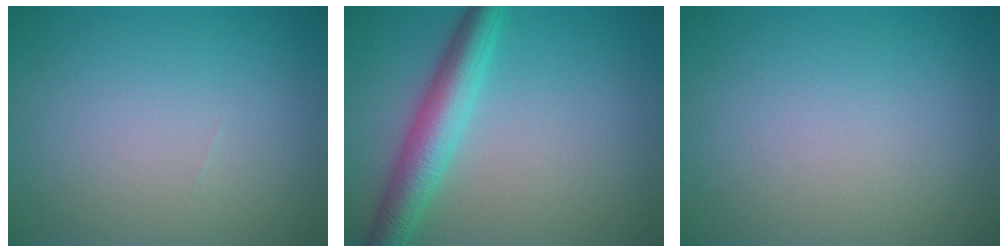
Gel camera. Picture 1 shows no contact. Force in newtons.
{"total": 4.8, "press": 4.8, "slide": 0.0}
{"total": 0.0}